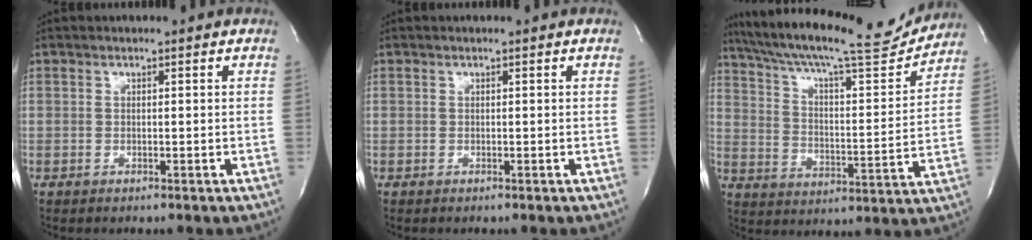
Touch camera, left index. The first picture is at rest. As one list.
[{"total": 0.0}, {"total": 22.0, "force": [19.9, 2.8, 9.0], "torque": [-0.161, -0.014, 0.289]}]